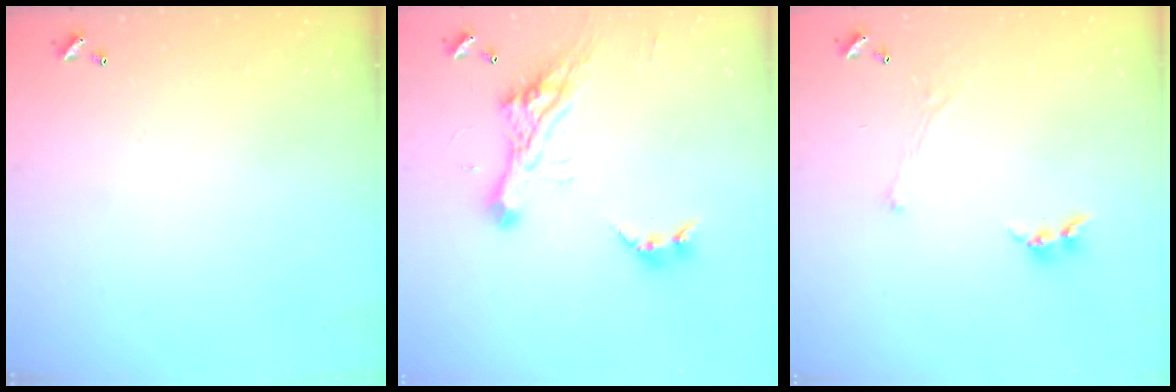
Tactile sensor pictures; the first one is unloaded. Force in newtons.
{"total": 14.0, "press": 13.9, "slide": 1.7}
{"total": 1.3, "press": 1.2, "slide": 0.5}